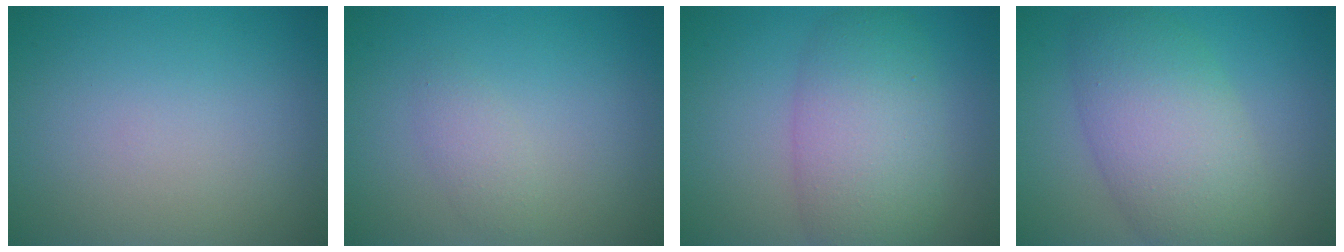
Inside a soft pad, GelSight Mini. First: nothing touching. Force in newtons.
{"total": 1.4, "press": 1.4, "slide": 0.1}
{"total": 6.8, "press": 6.8, "slide": 0.2}
{"total": 7.4, "press": 7.4, "slide": 0.1}